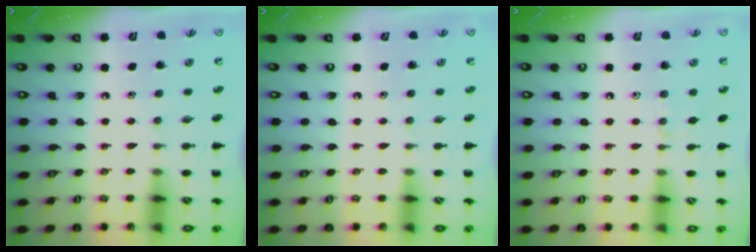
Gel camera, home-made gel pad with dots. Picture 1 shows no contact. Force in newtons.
{"total": 0.0}
{"total": 3.8, "press": 3.5, "slide": 1.4}